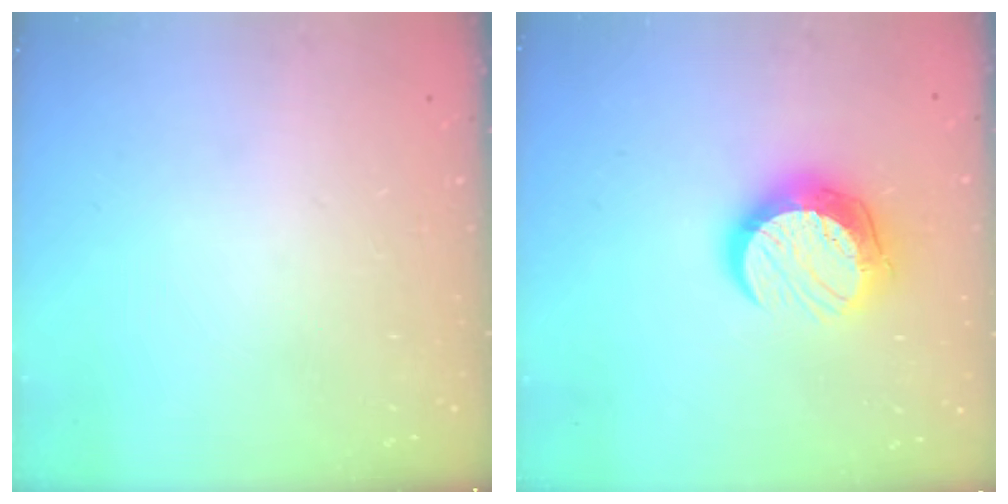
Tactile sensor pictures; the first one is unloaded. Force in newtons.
{"total": 12.3, "press": 12.2, "slide": 1.0}